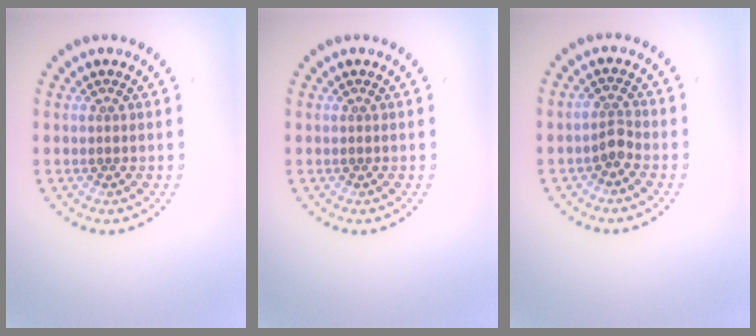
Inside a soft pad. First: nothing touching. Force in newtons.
{"total": 0.0}
{"total": 1.6, "press": 1.2, "slide": 1.1}